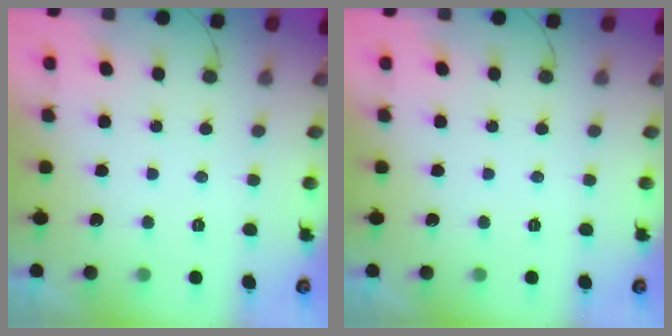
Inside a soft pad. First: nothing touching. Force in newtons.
{"total": 0.0}